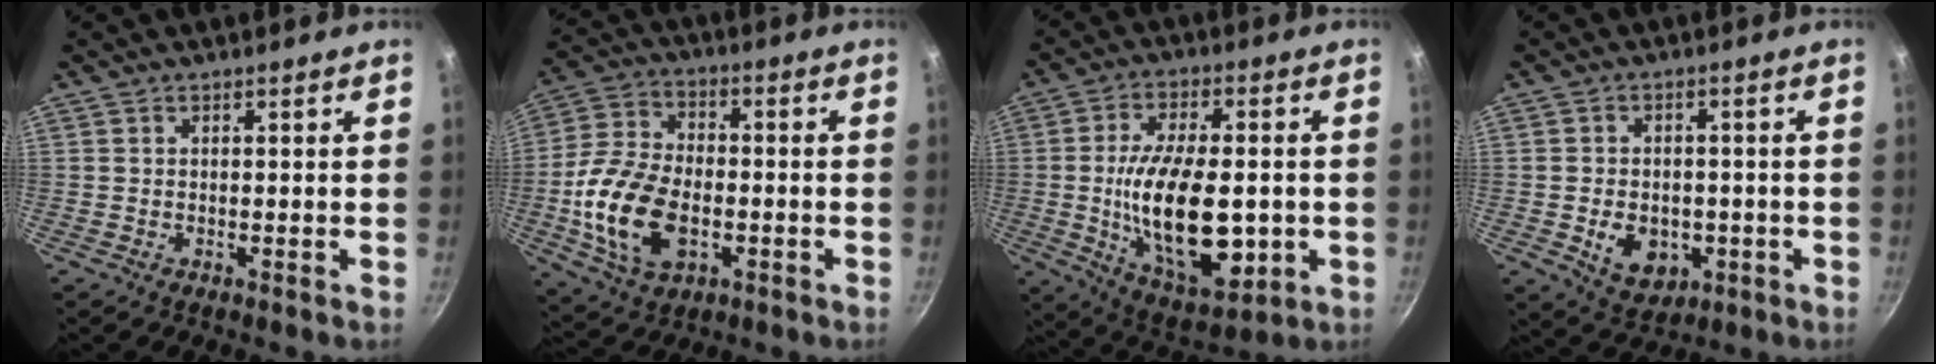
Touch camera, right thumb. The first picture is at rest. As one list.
[{"total": 16.7, "force": [-3.7, 10.5, 12.5], "torque": [-0.233, 0.019, -0.068]}, {"total": 19.8, "force": [-2.0, 9.4, 17.3], "torque": [-0.273, -0.006, -0.022]}, {"total": 9.0, "force": [-2.3, 6.7, 5.5], "torque": [-0.060, 0.003, -0.023]}]